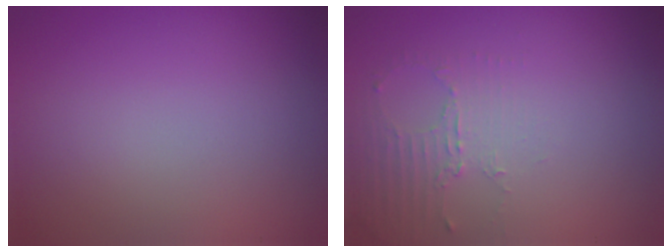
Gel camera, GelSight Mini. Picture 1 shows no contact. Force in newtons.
{"total": 2.2, "press": 1.7, "slide": 1.5}